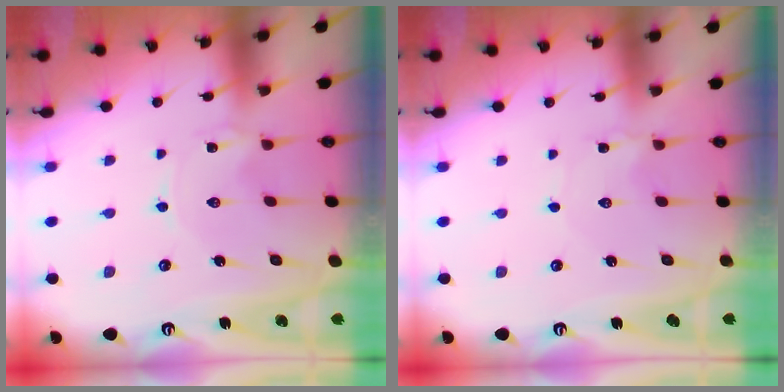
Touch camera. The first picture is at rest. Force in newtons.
{"total": 0.0}